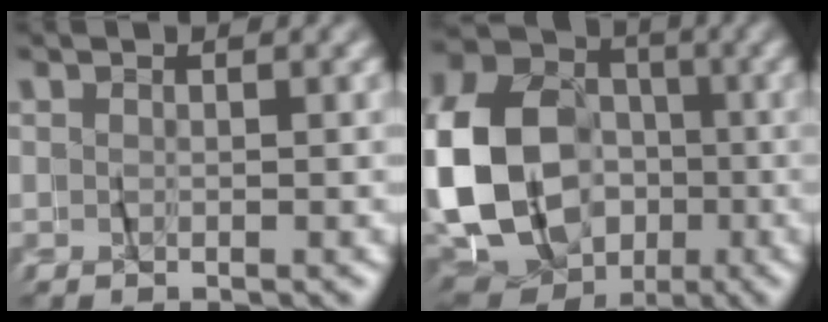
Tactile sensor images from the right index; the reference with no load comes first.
{"total": 18.5, "force": [-3.7, 16.2, 8.1], "torque": [-0.200, -0.059, -0.068]}